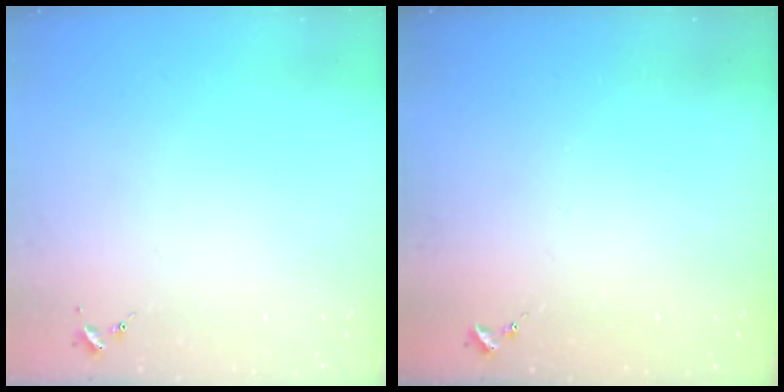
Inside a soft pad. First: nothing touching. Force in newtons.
{"total": 0.0}